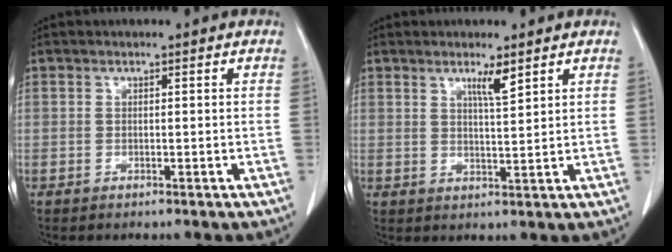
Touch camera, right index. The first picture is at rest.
{"total": 3.3, "force": [2.2, 0.1, 2.5], "torque": [-0.046, -0.005, 0.039]}